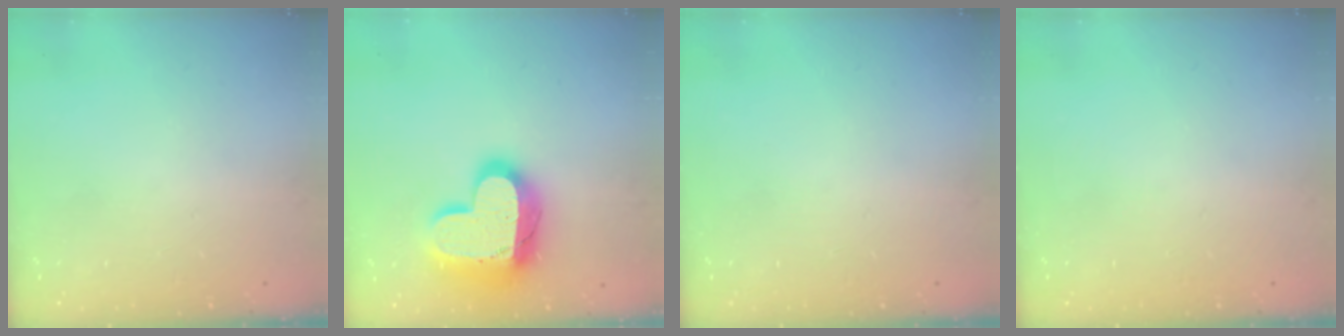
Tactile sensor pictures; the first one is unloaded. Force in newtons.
{"total": 20.0, "press": 20.0, "slide": 1.6}
{"total": 0.0}
{"total": 0.0}